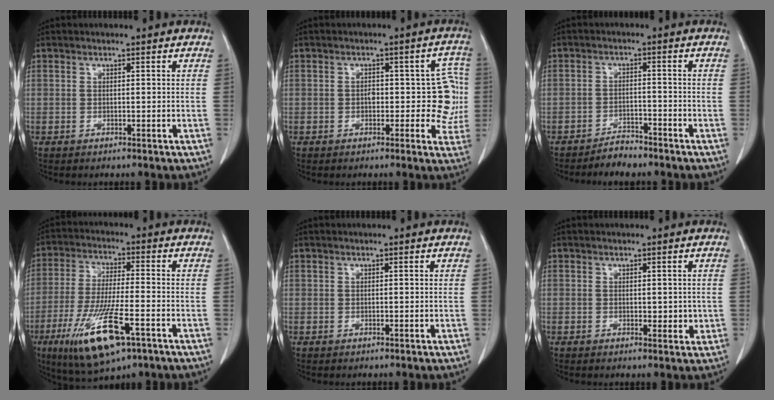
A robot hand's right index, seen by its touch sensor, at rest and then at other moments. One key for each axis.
{"total": 7.5, "fx": -0.5, "fy": 3.8, "fz": 6.4, "tx": -0.044, "ty": 0.025, "tz": -0.009}
{"total": 3.3, "fx": -3.1, "fy": 0.8, "fz": 0.8, "tx": -0.016, "ty": -0.004, "tz": -0.052}
{"total": 14.6, "fx": -7.0, "fy": 2.9, "fz": 12.5, "tx": -0.250, "ty": -0.031, "tz": -0.115}
{"total": 0.0}
{"total": 2.2, "fx": 0.1, "fy": 1.3, "fz": 1.7, "tx": -0.018, "ty": -0.003, "tz": 0.005}